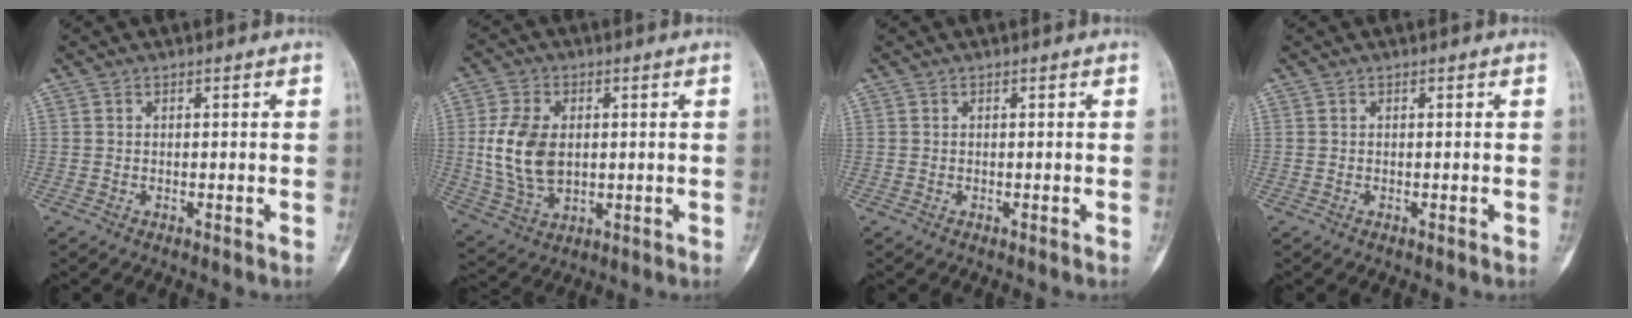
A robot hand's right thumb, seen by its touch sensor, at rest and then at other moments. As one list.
[{"total": 11.7, "force": [0.8, 7.6, 8.8], "torque": [-0.170, -0.005, 0.026]}, {"total": 0.0}, {"total": 0.0}]